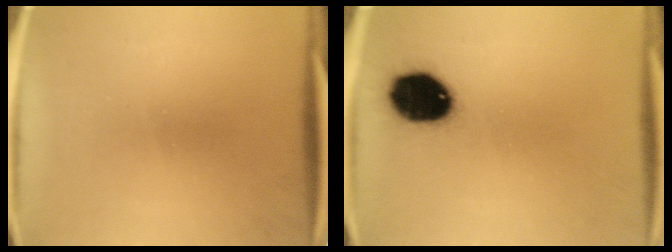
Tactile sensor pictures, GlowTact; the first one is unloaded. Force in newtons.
{"total": 14.3}